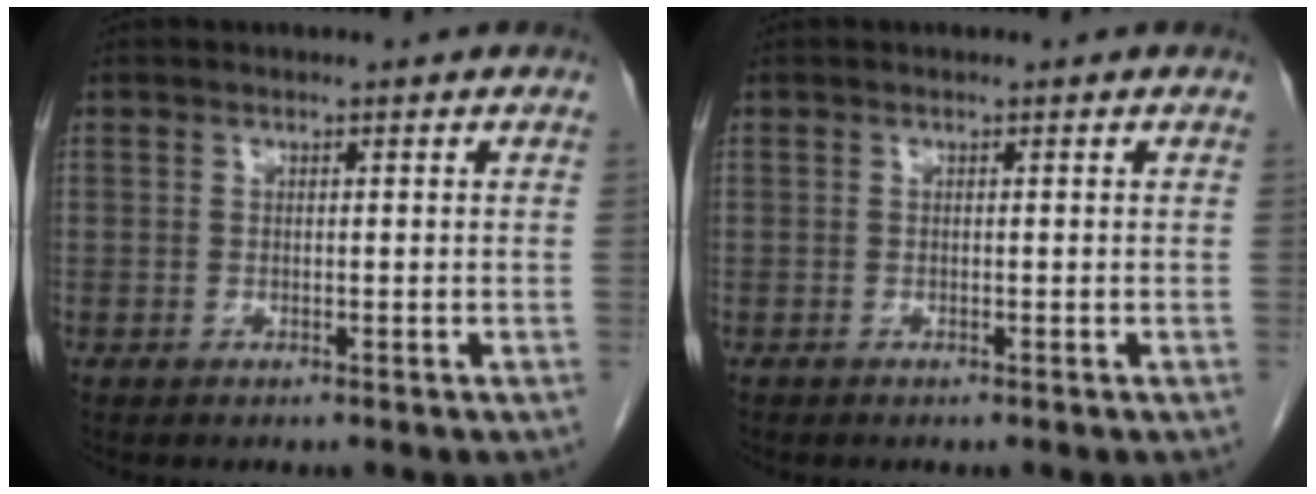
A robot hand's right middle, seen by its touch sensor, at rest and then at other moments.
{"total": 0.0}